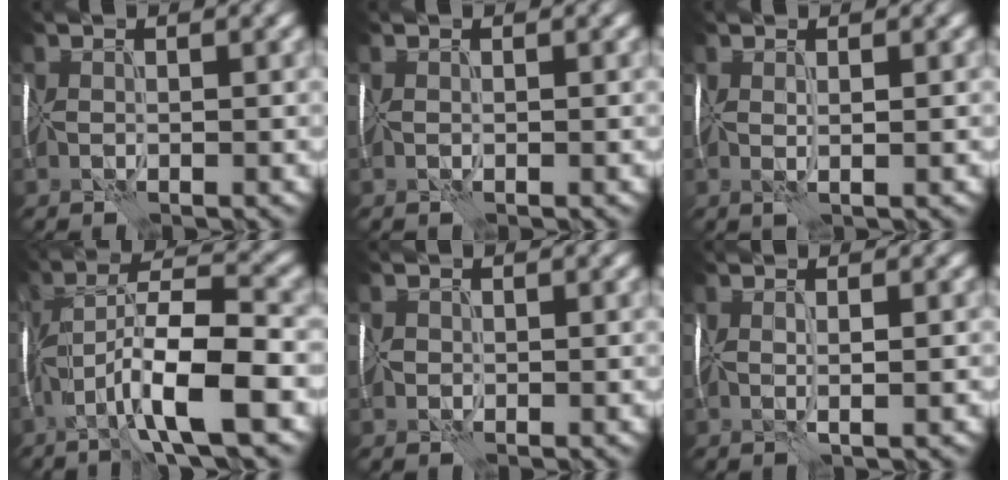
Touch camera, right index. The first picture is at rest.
{"total": 0.0}
{"total": 1.3, "force": [0.9, 0.2, 0.9], "torque": [-0.009, 0.004, 0.015]}
{"total": 9.3, "force": [-3.5, 2.2, 8.3], "torque": [-0.144, 0.016, -0.065]}
{"total": 0.7, "force": [-0.1, 0.7, -0.1], "torque": [0.004, 0.004, -0.006]}
{"total": 1.4, "force": [0.7, 0.3, 1.2], "torque": [-0.006, 0.007, 0.013]}